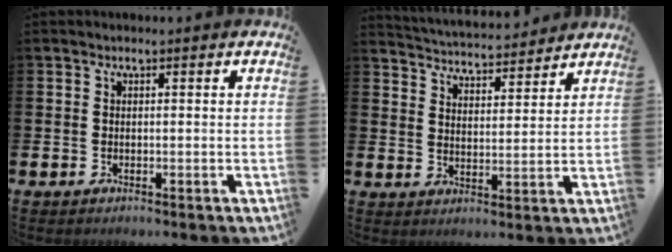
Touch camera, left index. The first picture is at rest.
{"total": 4.8, "force": [4.8, 0.7, 0.1], "torque": [-0.016, -0.039, 0.082]}